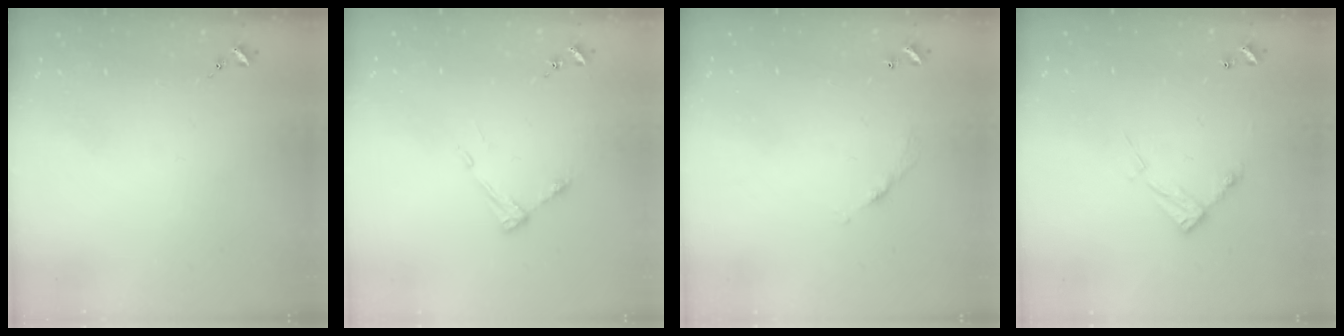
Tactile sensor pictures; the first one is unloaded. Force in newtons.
{"total": 6.4, "press": 6.4, "slide": 0.4}
{"total": 4.4, "press": 4.3, "slide": 0.2}
{"total": 10.4, "press": 10.3, "slide": 0.7}